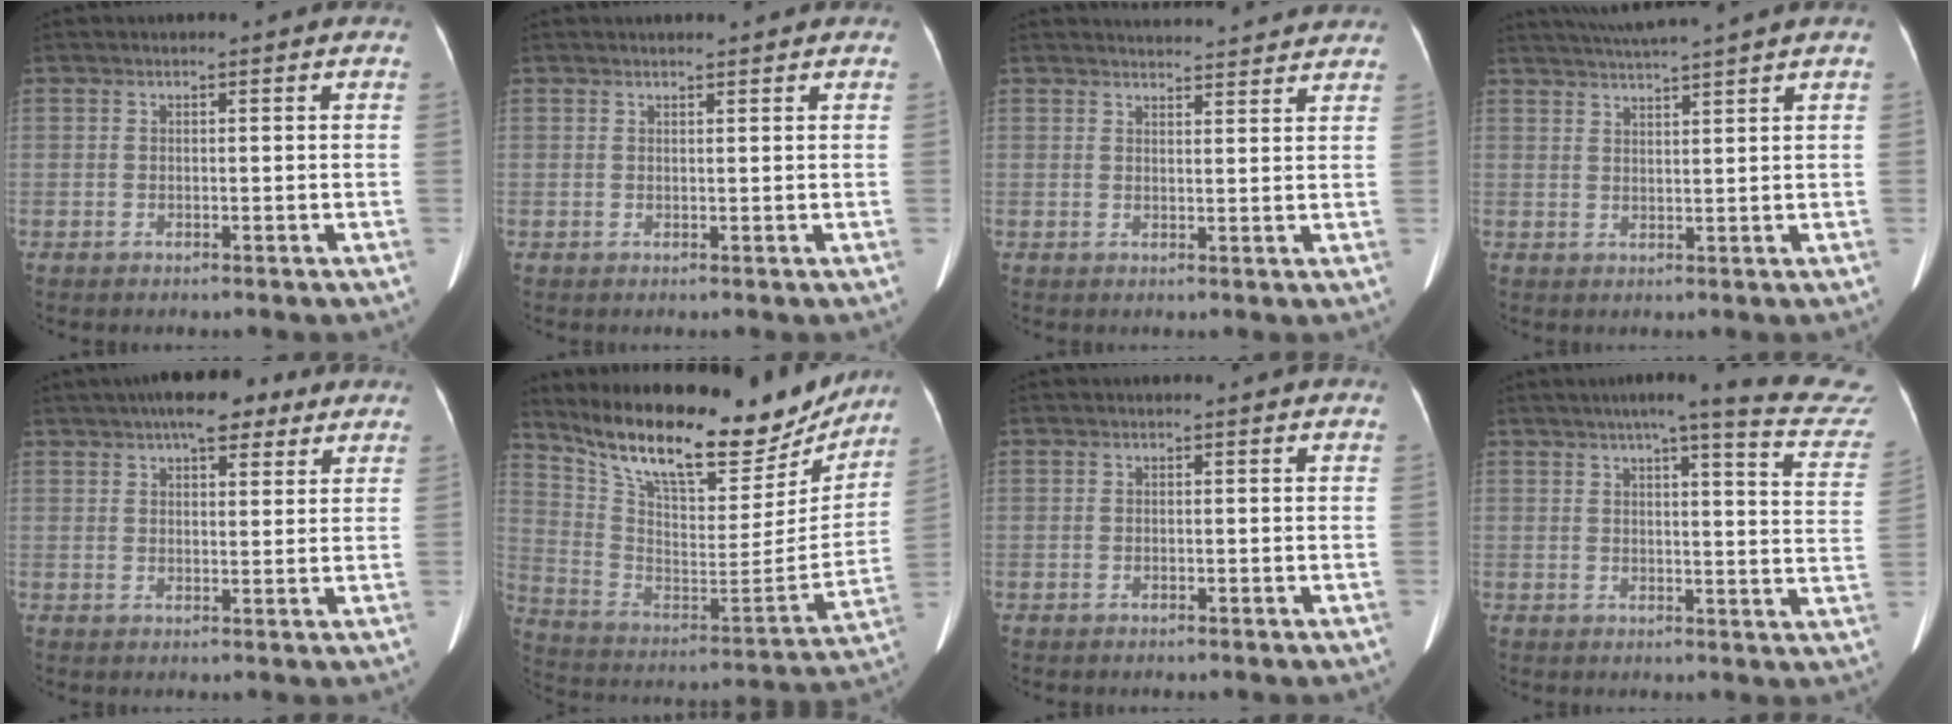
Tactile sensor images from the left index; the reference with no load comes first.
{"total": 2.0, "force": [1.9, 0.2, 0.7], "torque": [-0.009, 0.013, 0.029]}
{"total": 9.7, "force": [9.4, 1.0, 1.9], "torque": [-0.020, 0.015, 0.105]}
{"total": 7.2, "force": [6.4, -1.6, 2.9], "torque": [-0.048, 0.014, 0.099]}
{"total": 8.8, "force": [6.3, 2.8, 5.5], "torque": [-0.075, 0.026, 0.093]}
{"total": 27.1, "force": [22.2, 8.0, 13.4], "torque": [-0.231, -0.013, 0.336]}
{"total": 0.0}
{"total": 18.4, "force": [16.5, 0.4, 8.3], "torque": [-0.097, -0.053, 0.176]}